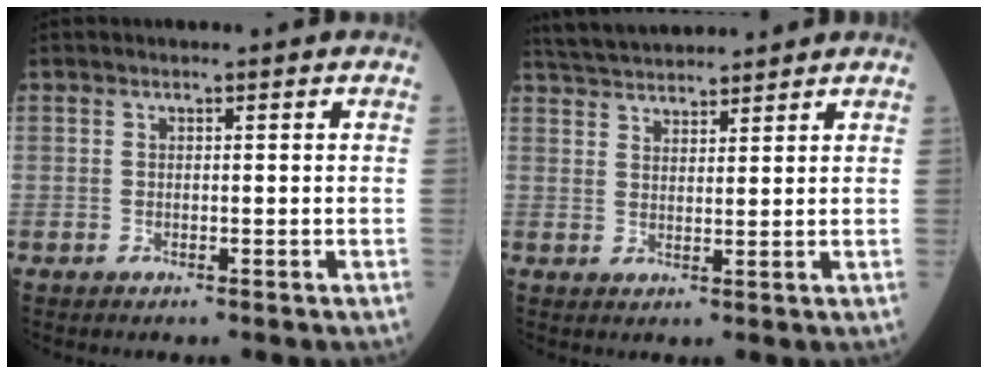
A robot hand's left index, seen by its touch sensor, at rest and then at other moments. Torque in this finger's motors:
{"motor_torque": [-0.05, -0.50, 0.12, 0.04]}